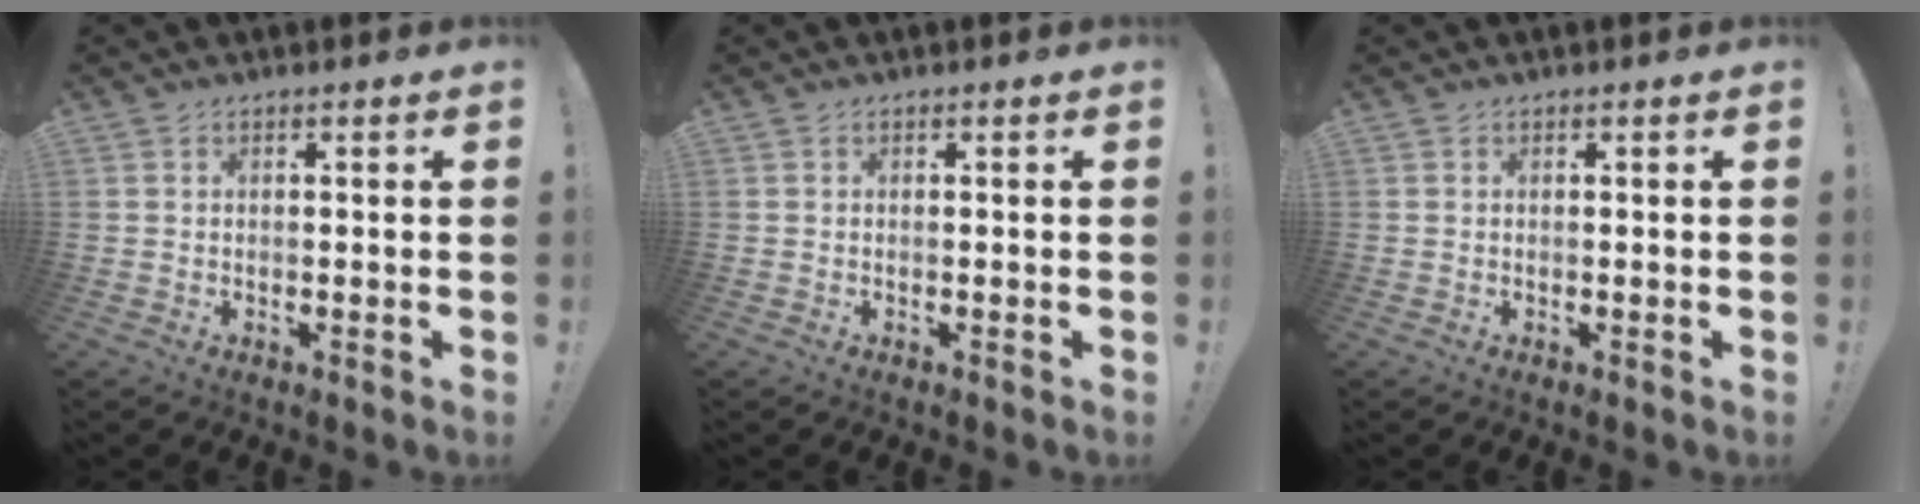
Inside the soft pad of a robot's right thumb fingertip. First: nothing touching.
{"total": 0.0}
{"total": 0.0}